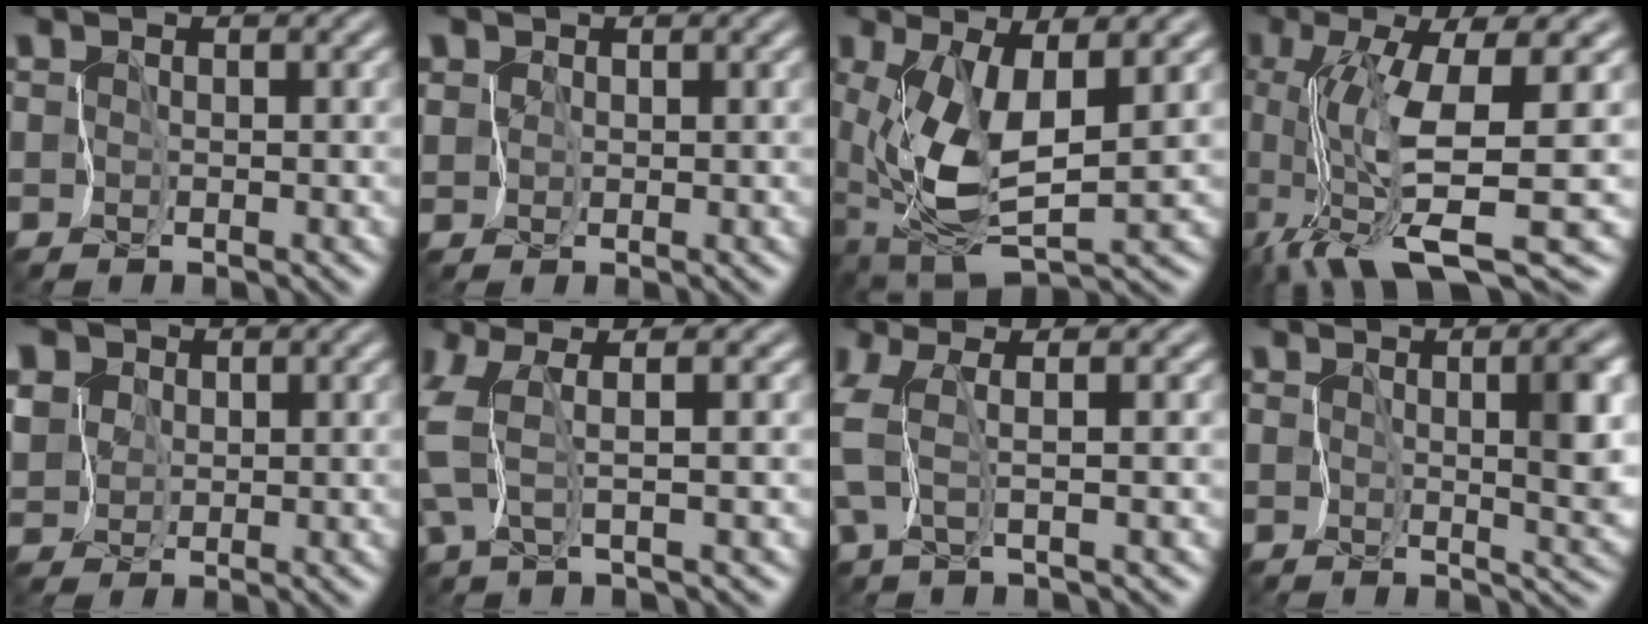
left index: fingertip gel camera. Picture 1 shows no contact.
{"total": 1.1, "force": [0.6, 0.9, -0.1], "torque": [-0.003, -0.003, 0.008]}
{"total": 7.2, "force": [0.3, 2.9, 6.6], "torque": [-0.146, -0.016, 0.008]}
{"total": 9.7, "force": [-2.5, 2.3, 9.1], "torque": [-0.156, -0.007, -0.050]}
{"total": 7.0, "force": [3.0, 5.7, 2.7], "torque": [-0.086, 0.021, 0.040]}
{"total": 3.3, "force": [0.8, 0.4, 3.2], "torque": [-0.077, 0.003, 0.010]}
{"total": 2.6, "force": [0.2, 0.0, 2.6], "torque": [-0.064, 0.000, -0.003]}
{"total": 6.1, "force": [1.1, 1.9, 5.6], "torque": [-0.081, -0.005, 0.019]}